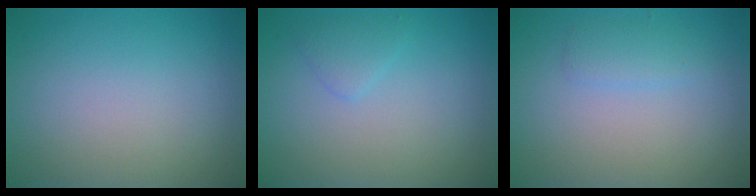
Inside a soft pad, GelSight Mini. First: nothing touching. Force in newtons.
{"total": 1.3, "press": 1.3, "slide": 0.1}
{"total": 1.4, "press": 1.4, "slide": 0.1}